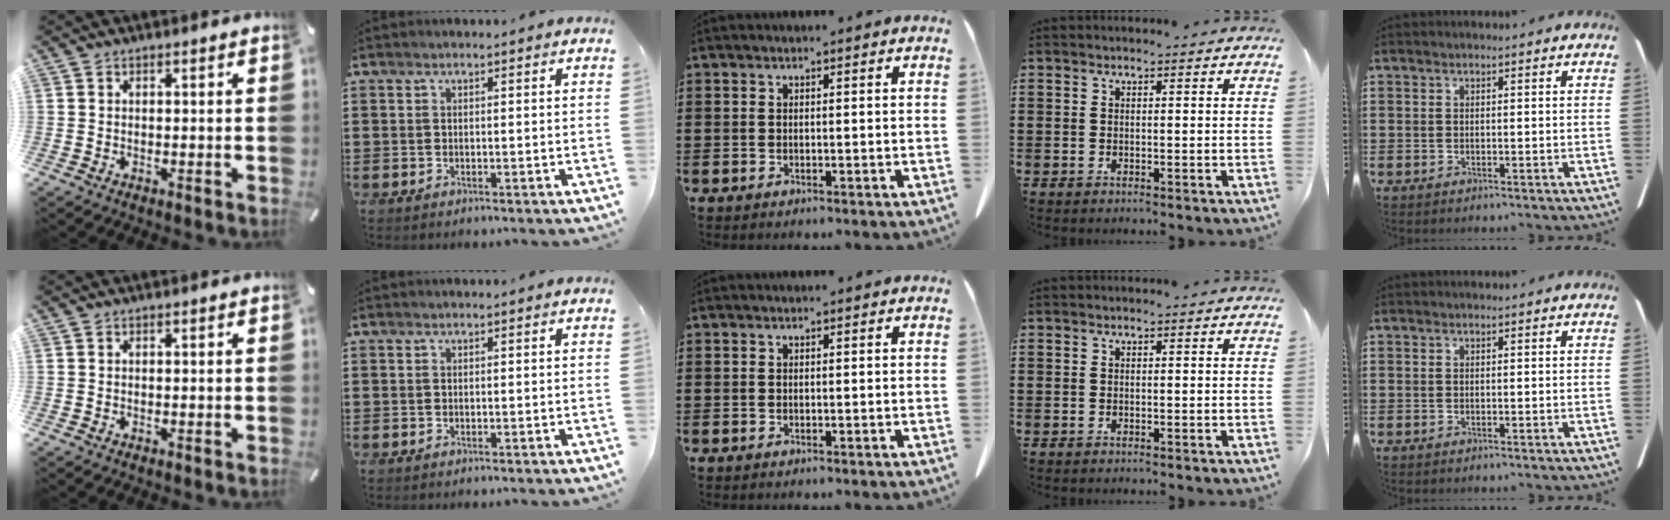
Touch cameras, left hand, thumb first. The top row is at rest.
{}